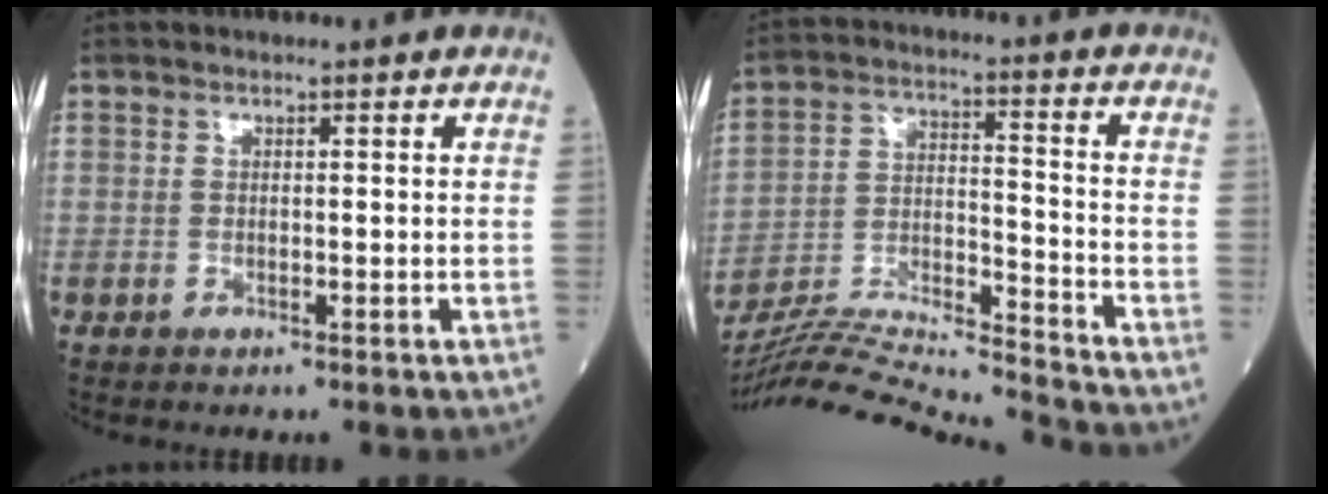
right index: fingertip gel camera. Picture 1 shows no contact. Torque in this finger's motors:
{"motor_torque": [-0.39, -0.45, 0.16, 0.06]}